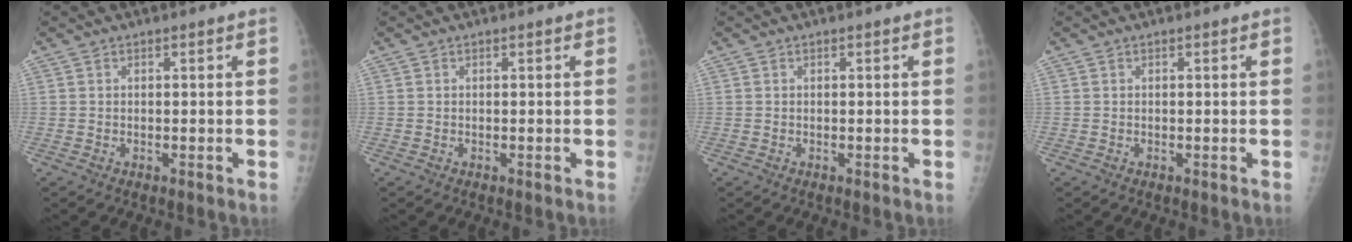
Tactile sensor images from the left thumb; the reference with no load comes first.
{"total": 0.0}
{"total": 0.0}
{"total": 0.0}